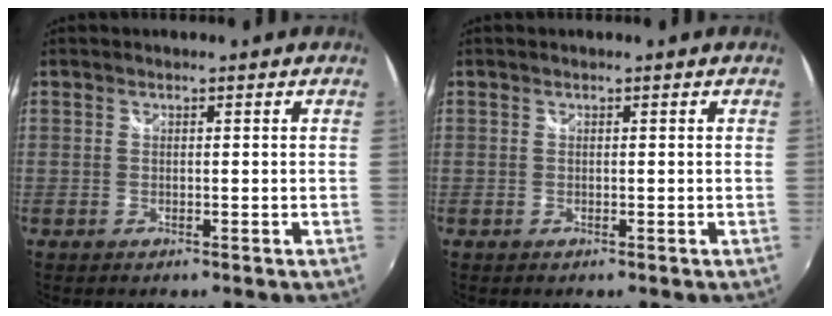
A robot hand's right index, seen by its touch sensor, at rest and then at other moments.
{"total": 0.0}